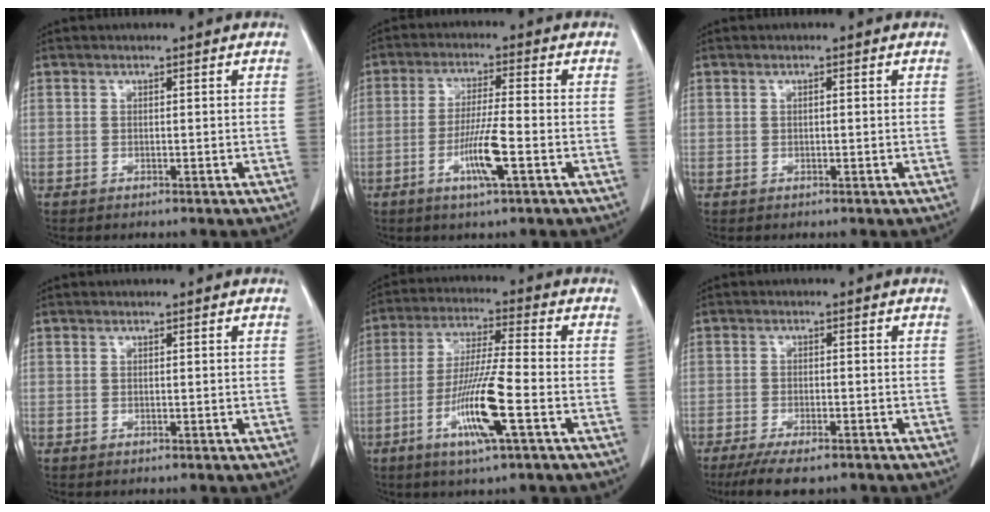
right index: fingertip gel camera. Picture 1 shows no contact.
{"total": 7.6, "force": [-3.0, 0.3, 7.0], "torque": [-0.133, -0.008, -0.054]}
{"total": 0.8, "force": [0.1, 0.4, 0.7], "torque": [-0.014, 0.002, 0.001]}
{"total": 0.0}
{"total": 11.9, "force": [-4.5, 0.2, 11.1], "torque": [-0.219, -0.015, -0.085]}
{"total": 8.9, "force": [-6.7, 2.7, 5.2], "torque": [-0.083, -0.015, -0.106]}